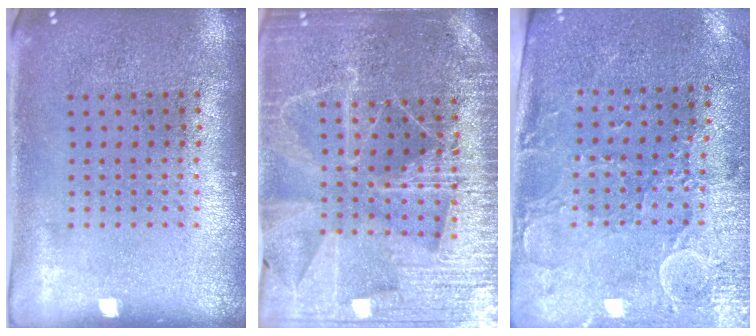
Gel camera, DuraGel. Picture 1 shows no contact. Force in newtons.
{"total": 4.8, "press": 4.4, "slide": 2.0}
{"total": 2.9, "press": 2.6, "slide": 1.3}